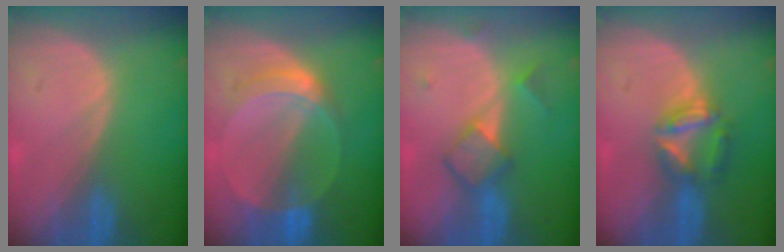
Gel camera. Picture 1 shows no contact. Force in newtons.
{"total": 6.1, "press": 5.6, "slide": 2.4}
{"total": 5.0, "press": 5.0, "slide": 0.5}
{"total": 6.1, "press": 5.6, "slide": 2.5}